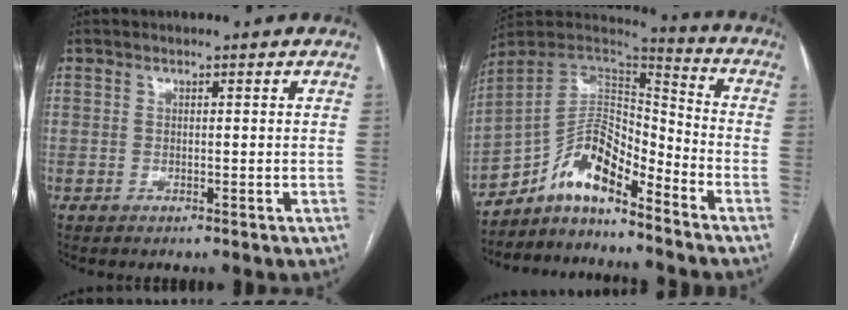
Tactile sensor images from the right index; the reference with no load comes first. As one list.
[{"total": 11.9, "force": [-8.9, 3.2, 7.3], "torque": [-0.123, 0.037, -0.159]}]